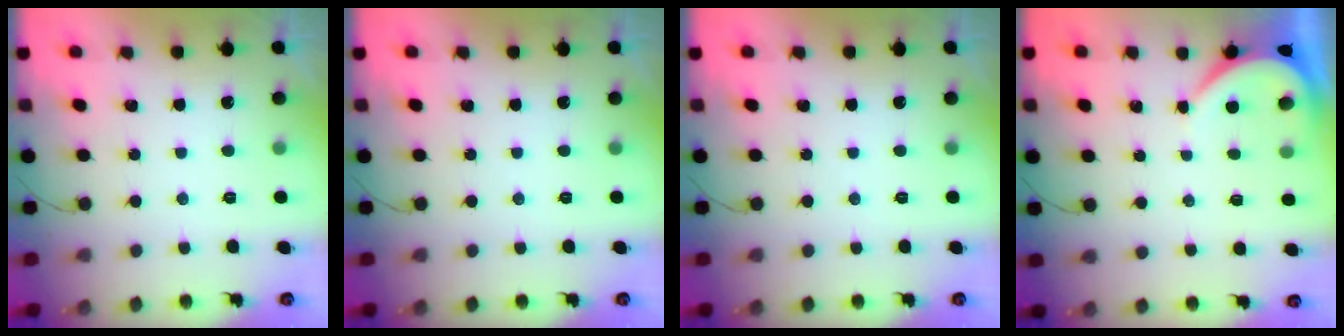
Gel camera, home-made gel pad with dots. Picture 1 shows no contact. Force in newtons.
{"total": 0.0}
{"total": 0.0}
{"total": 3.9, "press": 3.9, "slide": 0.6}